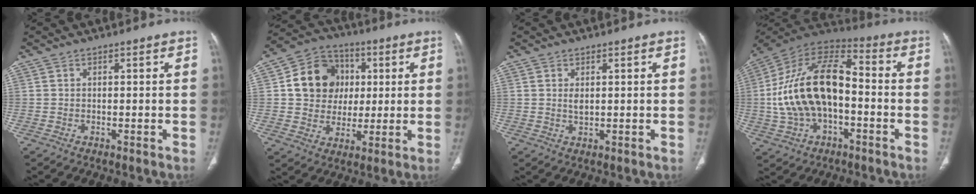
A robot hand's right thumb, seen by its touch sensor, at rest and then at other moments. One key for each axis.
{"total": 13.7, "fx": 2.5, "fy": 12.0, "fz": 6.2, "tx": -0.070, "ty": 0.008, "tz": 0.041}
{"total": 1.5, "fx": 0.4, "fy": 0.7, "fz": 1.2, "tx": -0.023, "ty": -0.003, "tz": 0.013}
{"total": 20.7, "fx": -1.9, "fy": 11.7, "fz": 17.0, "tx": -0.312, "ty": 0.041, "tz": -0.035}